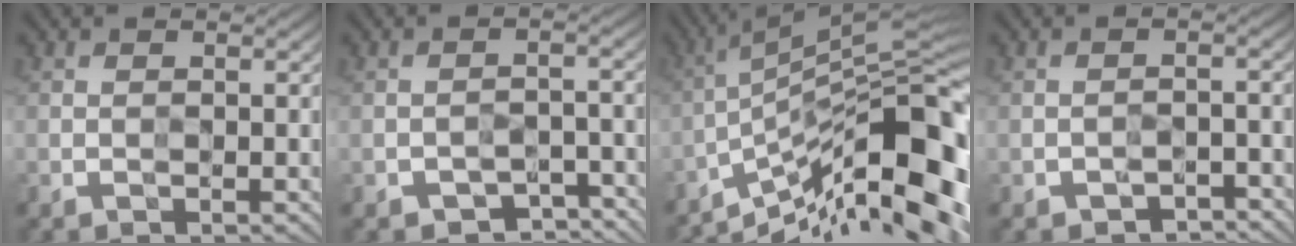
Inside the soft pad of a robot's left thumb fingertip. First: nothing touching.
{"total": 4.9, "force": [-3.6, 2.4, 2.1], "torque": [-0.024, 0.000, -0.054]}
{"total": 16.0, "force": [-7.0, 4.3, 13.7], "torque": [-0.228, 0.017, -0.131]}
{"total": 3.1, "force": [-2.6, 1.4, 1.1], "torque": [-0.011, 0.001, -0.036]}